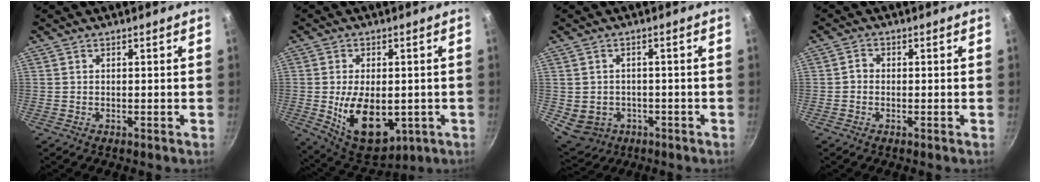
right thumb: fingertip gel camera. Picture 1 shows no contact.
{"total": 14.2, "force": [-2.5, 8.2, 11.3], "torque": [-0.164, -0.009, -0.015]}
{"total": 7.4, "force": [-2.0, 6.7, 2.5], "torque": [-0.047, 0.015, -0.017]}
{"total": 1.6, "force": [-0.3, 1.3, 0.8], "torque": [-0.006, 0.005, -0.011]}